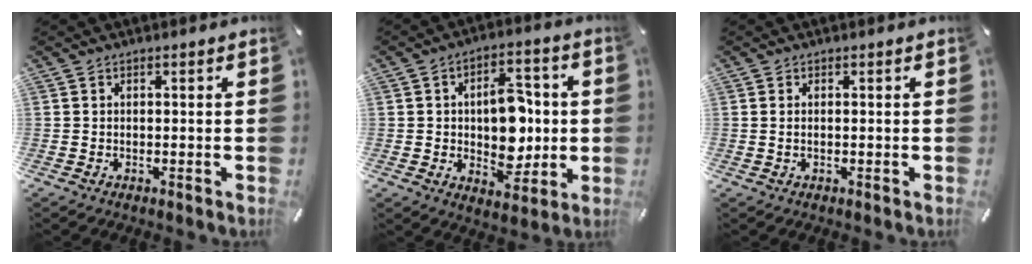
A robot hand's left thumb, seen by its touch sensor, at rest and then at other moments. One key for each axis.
{"total": 12.5, "fx": 0.0, "fy": 8.7, "fz": 9.1, "tx": -0.114, "ty": 0.007, "tz": 0.002}
{"total": 1.0, "fx": 0.1, "fy": 0.2, "fz": 1.0, "tx": -0.021, "ty": -0.003, "tz": 0.002}